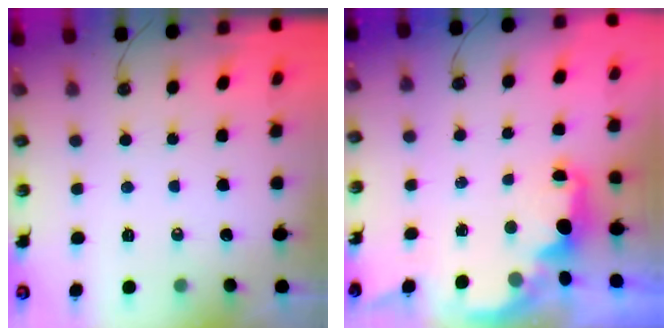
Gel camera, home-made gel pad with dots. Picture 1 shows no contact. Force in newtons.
{"total": 1.8, "press": 1.7, "slide": 0.5}